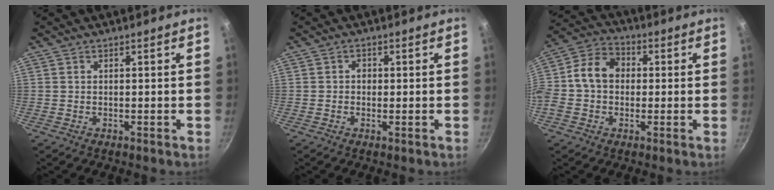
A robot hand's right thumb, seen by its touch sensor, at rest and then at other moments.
{"total": 1.6, "force": [0.0, 1.3, 0.9], "torque": [-0.011, -0.001, -0.004]}
{"total": 10.4, "force": [0.3, 8.2, 6.4], "torque": [-0.090, 0.025, -0.020]}